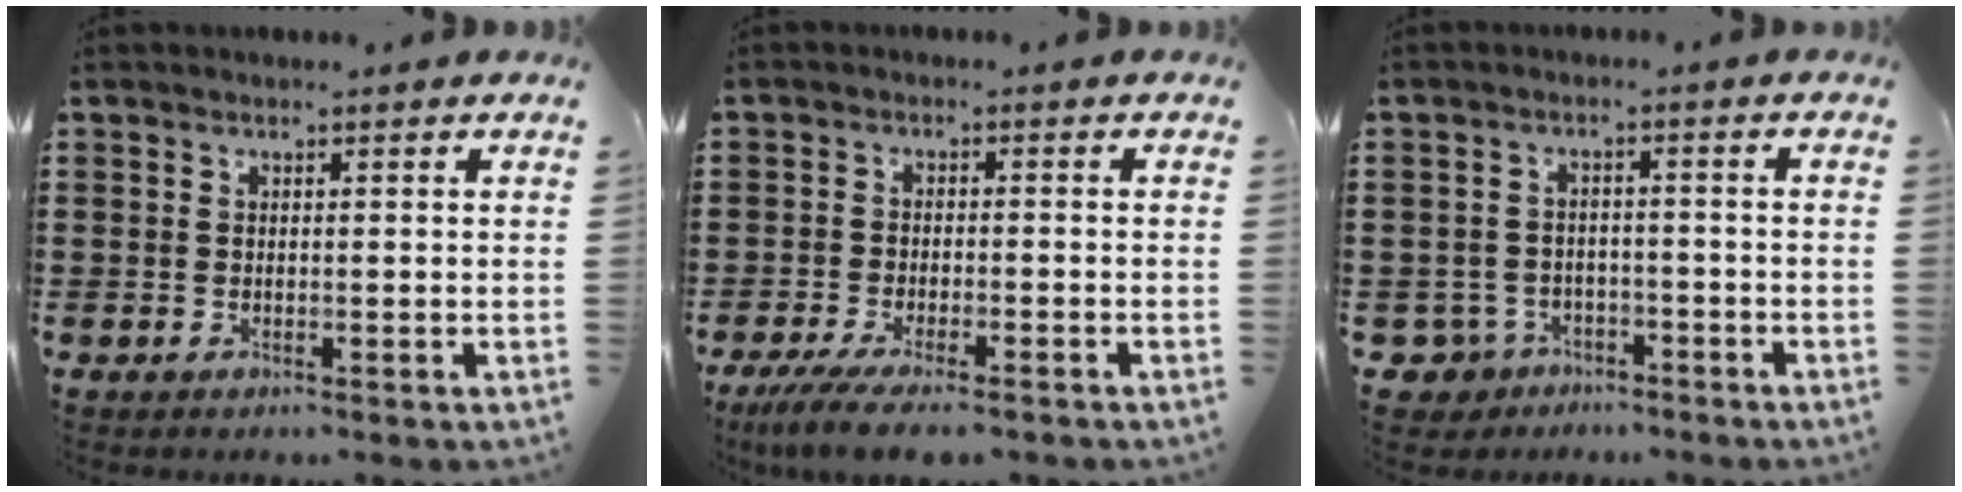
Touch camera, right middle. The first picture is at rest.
{"total": 4.5, "force": [-3.8, 0.2, 2.3], "torque": [-0.059, -0.015, -0.076]}
{"total": 3.2, "force": [-2.7, 1.7, 0.4], "torque": [-0.037, -0.003, -0.064]}